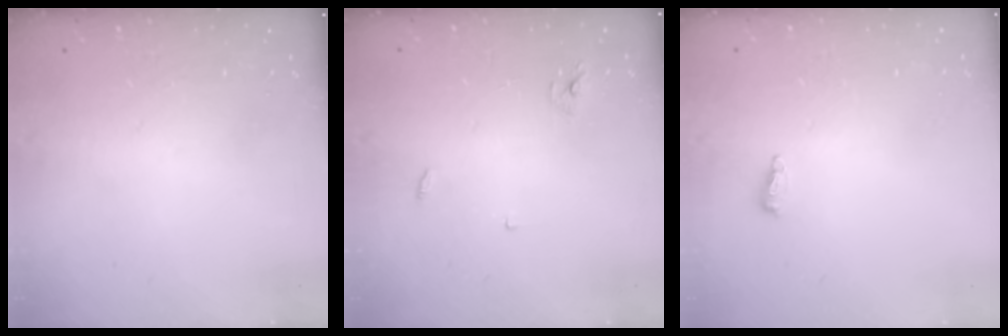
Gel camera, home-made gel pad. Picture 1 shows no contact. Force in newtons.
{"total": 2.5, "press": 2.5, "slide": 0.1}
{"total": 4.6, "press": 4.4, "slide": 1.1}